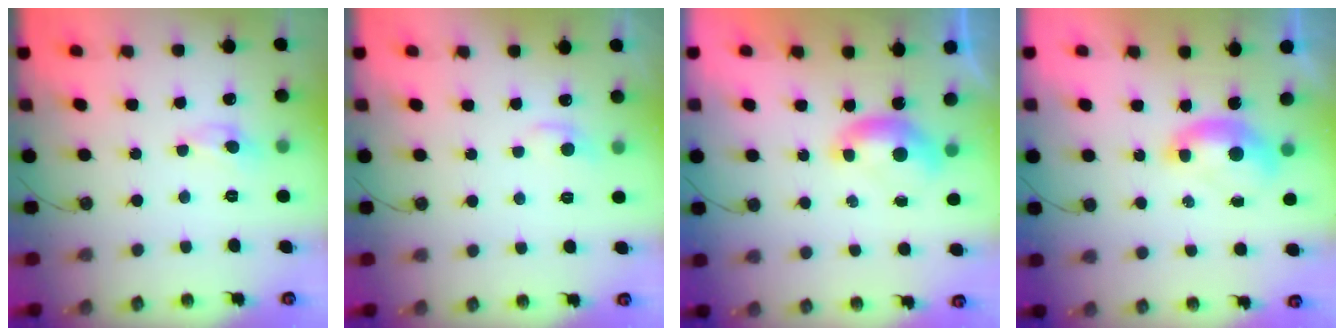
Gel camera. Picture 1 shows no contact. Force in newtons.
{"total": 1.6, "press": 1.3, "slide": 0.8}
{"total": 0.6, "press": 0.0, "slide": 0.6}
{"total": 1.3, "press": 1.2, "slide": 0.5}